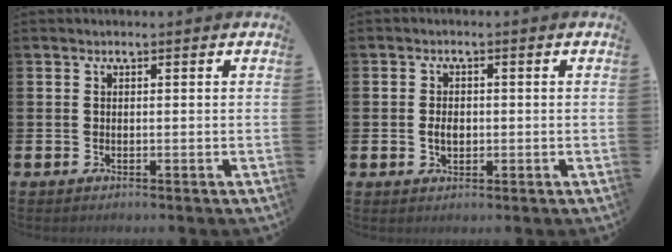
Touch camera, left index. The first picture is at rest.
{"total": 2.3, "force": [-0.2, 1.6, 1.7], "torque": [-0.012, -0.002, -0.009]}